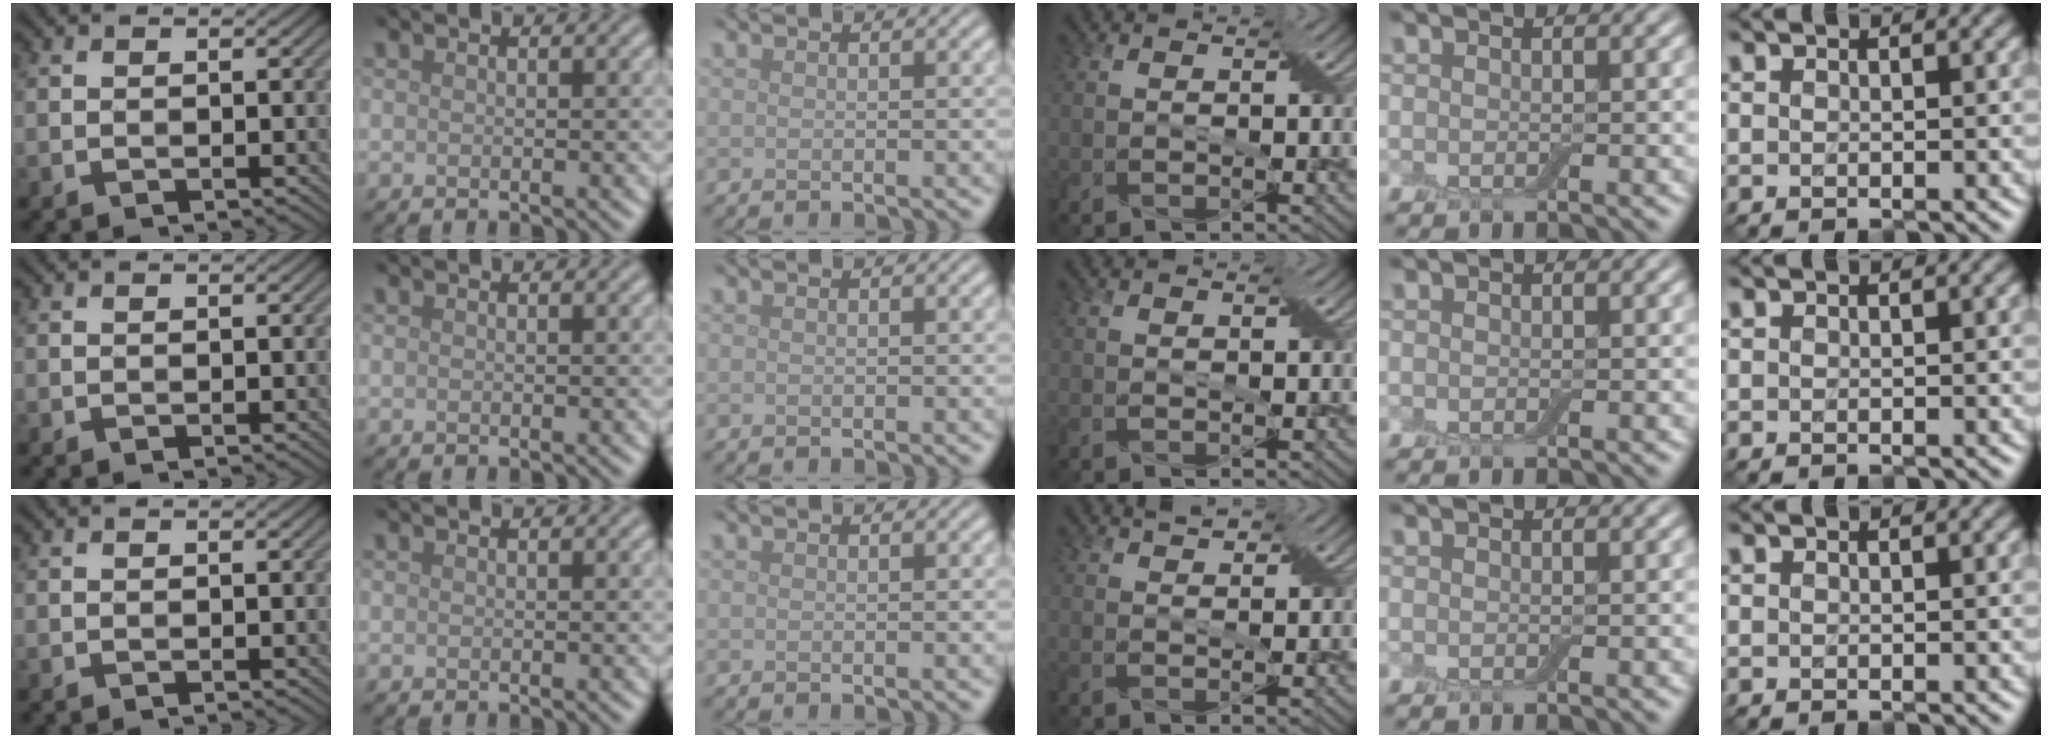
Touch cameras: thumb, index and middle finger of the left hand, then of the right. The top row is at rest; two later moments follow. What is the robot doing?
{"motion": "pour", "object": "cup"}